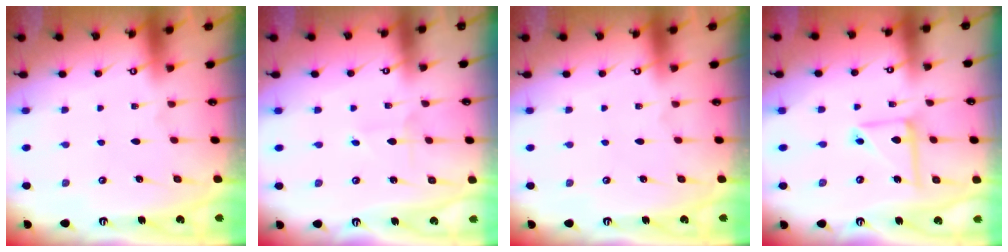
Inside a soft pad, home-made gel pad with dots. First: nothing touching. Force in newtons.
{"total": 1.6, "press": 1.6, "slide": 0.2}
{"total": 0.0}
{"total": 9.6, "press": 9.6, "slide": 0.8}